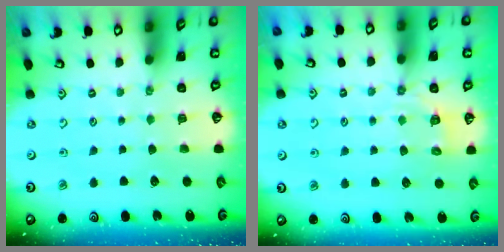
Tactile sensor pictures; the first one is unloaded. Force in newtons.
{"total": 4.1, "press": 3.8, "slide": 1.5}